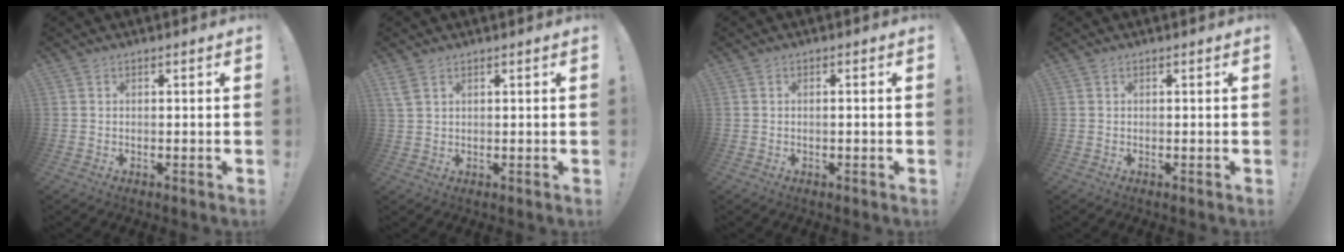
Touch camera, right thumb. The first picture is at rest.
{"total": 3.1, "force": [1.8, 1.6, 1.9], "torque": [-0.042, -0.001, 0.037]}
{"total": 1.0, "force": [-0.5, -0.1, 0.8], "torque": [-0.021, 0.002, -0.008]}
{"total": 0.0}